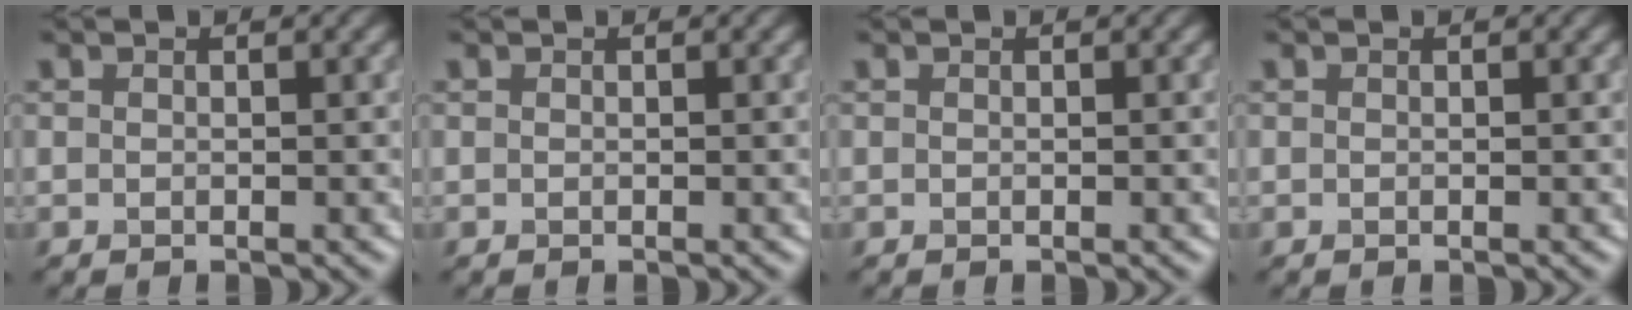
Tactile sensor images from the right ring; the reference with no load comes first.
{"total": 0.0}
{"total": 0.0}
{"total": 0.0}